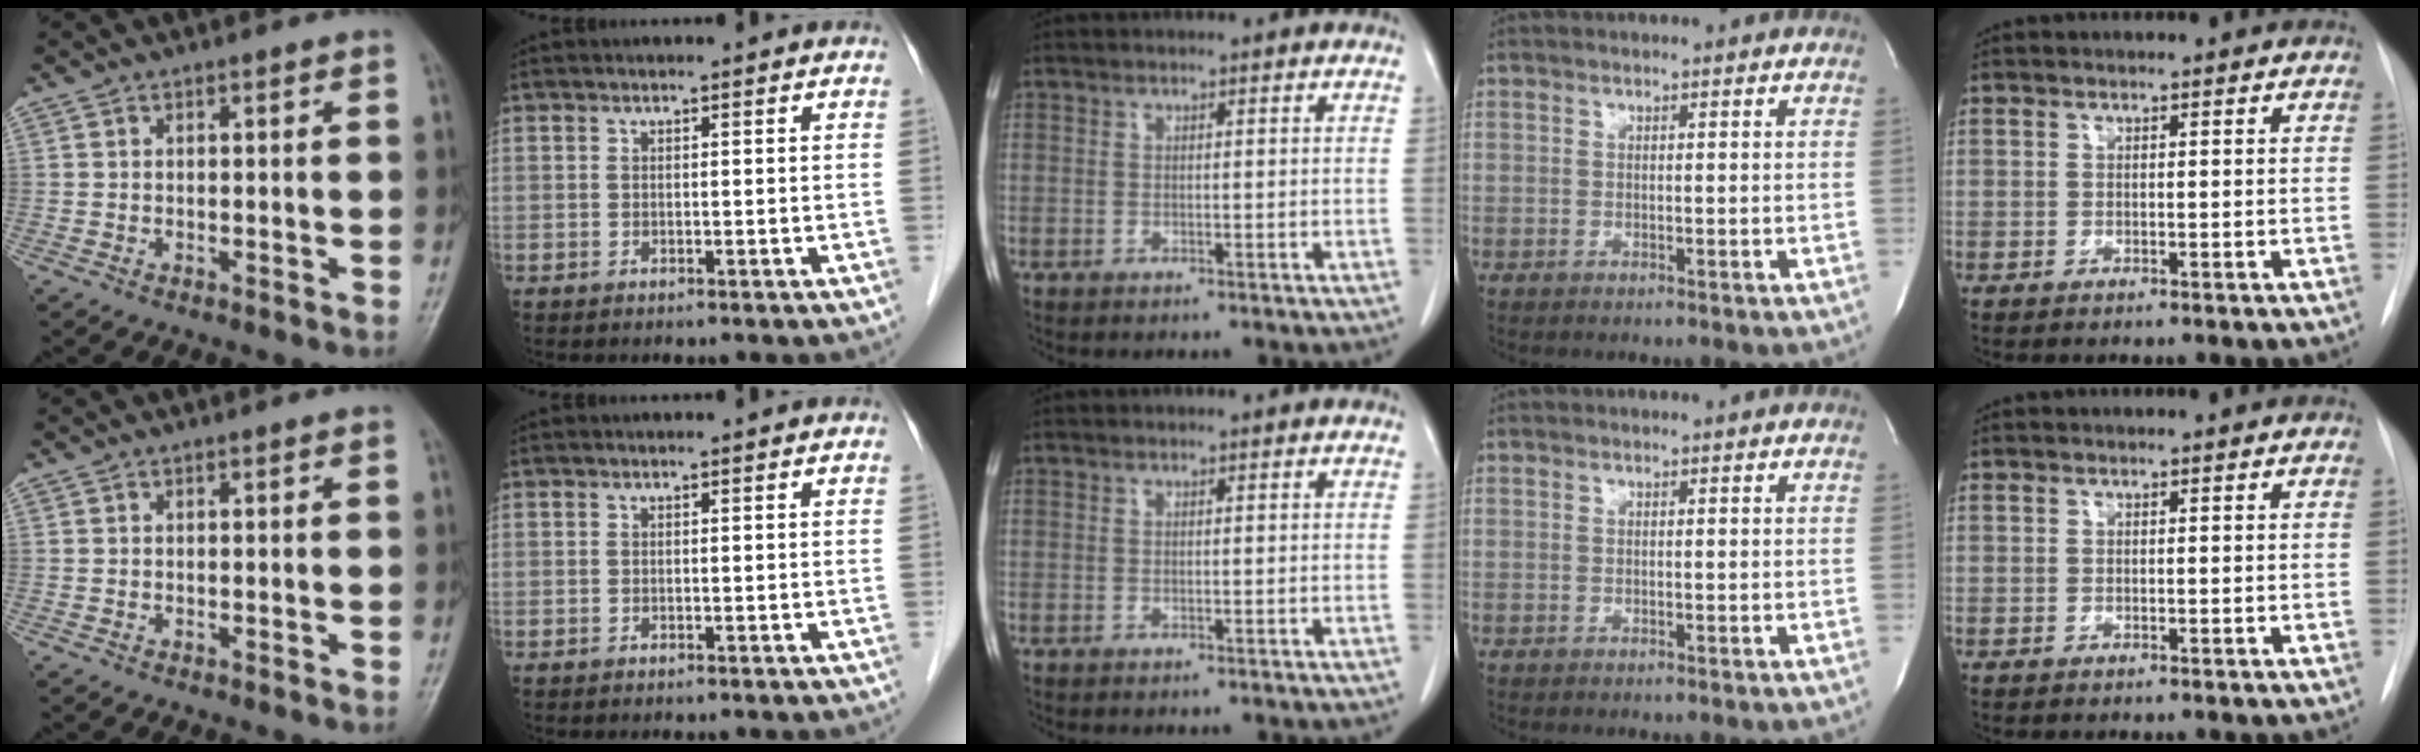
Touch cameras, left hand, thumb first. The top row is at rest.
{}